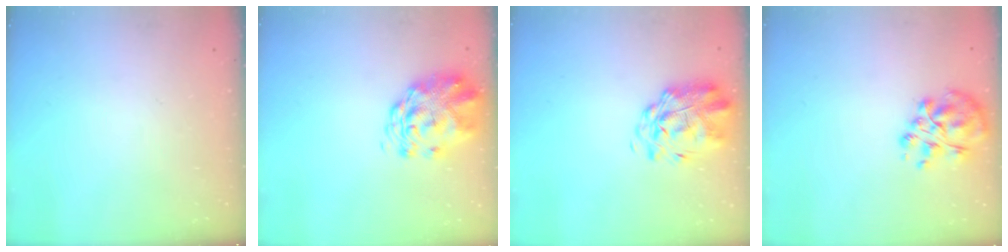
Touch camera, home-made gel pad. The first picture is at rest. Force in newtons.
{"total": 2.8, "press": 2.6, "slide": 1.1}
{"total": 3.2, "press": 2.8, "slide": 1.7}
{"total": 9.7, "press": 9.5, "slide": 2.0}